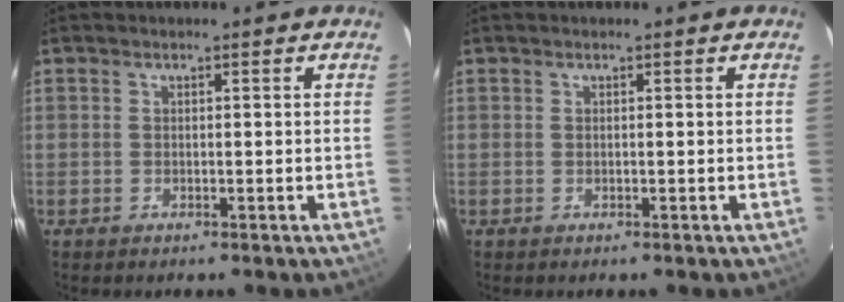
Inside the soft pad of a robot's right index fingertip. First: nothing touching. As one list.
[{"total": 0.0}]